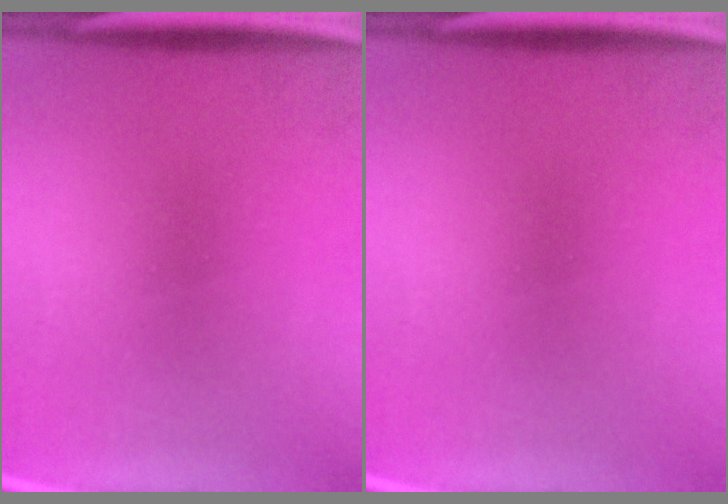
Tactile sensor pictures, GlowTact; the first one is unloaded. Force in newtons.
{"total": 0.0}